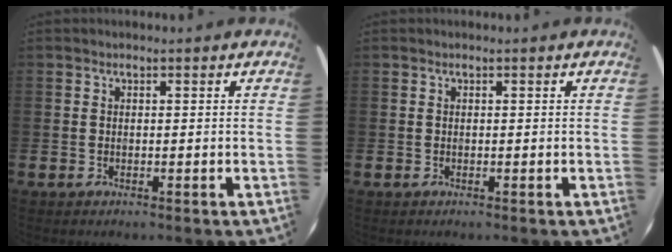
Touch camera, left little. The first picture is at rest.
{"total": 0.0}